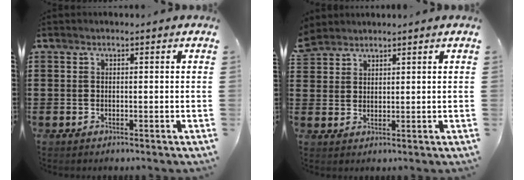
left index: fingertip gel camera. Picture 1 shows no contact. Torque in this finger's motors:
{"motor_torque": [0.42, -0.51, 0.62, 0.21]}